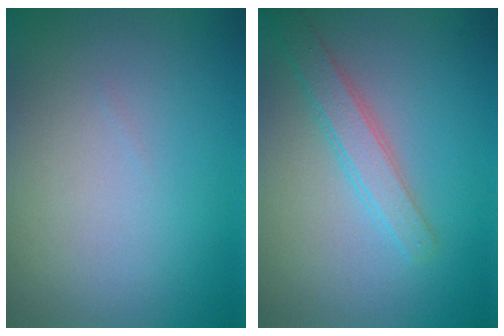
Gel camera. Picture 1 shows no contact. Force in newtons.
{"total": 2.5, "press": 2.5, "slide": 0.1}